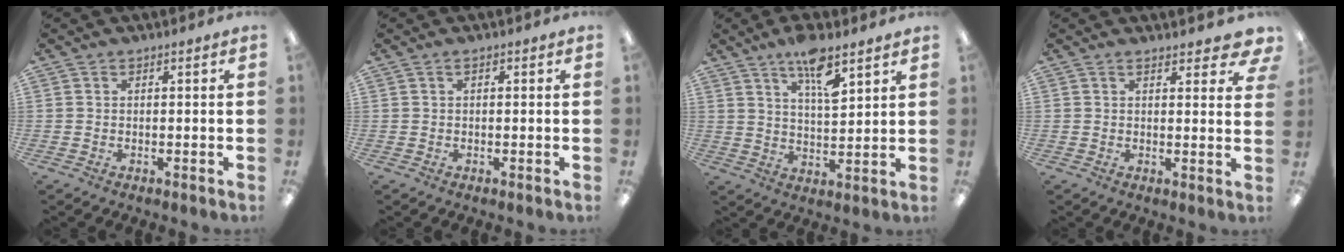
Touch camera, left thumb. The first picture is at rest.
{"total": 0.6, "force": [0.1, 0.4, 0.4], "torque": [-0.007, 0.003, 0.001]}
{"total": 9.5, "force": [6.4, 3.1, 6.4], "torque": [-0.099, -0.035, 0.106]}
{"total": 3.8, "force": [3.0, 1.4, 1.9], "torque": [-0.011, -0.019, 0.048]}